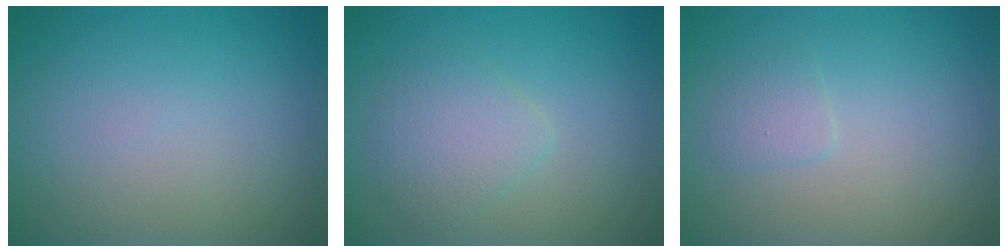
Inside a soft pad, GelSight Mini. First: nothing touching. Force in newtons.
{"total": 2.6, "press": 2.5, "slide": 0.1}
{"total": 1.1, "press": 1.1, "slide": 0.1}